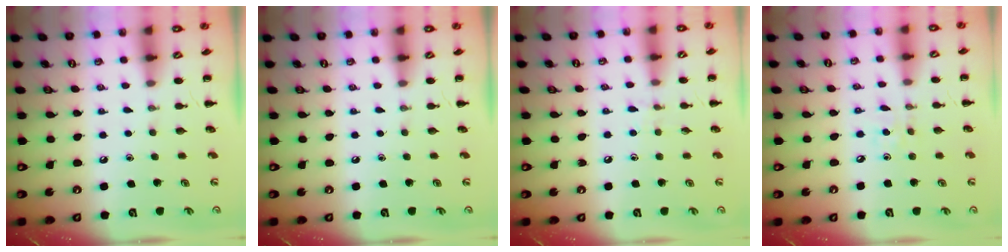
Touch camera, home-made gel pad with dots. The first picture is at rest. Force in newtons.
{"total": 0.0}
{"total": 5.2, "press": 4.8, "slide": 2.0}
{"total": 2.1, "press": 2.1, "slide": 0.6}